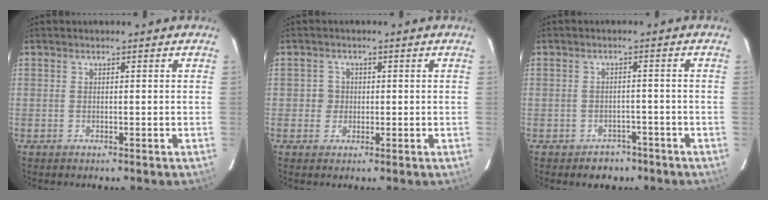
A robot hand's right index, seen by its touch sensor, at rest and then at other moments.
{"total": 2.1, "force": [-0.1, 2.1, 0.4], "torque": [-0.002, 0.005, -0.003]}
{"total": 3.4, "force": [-2.3, 2.4, 0.7], "torque": [-0.009, 0.011, -0.027]}